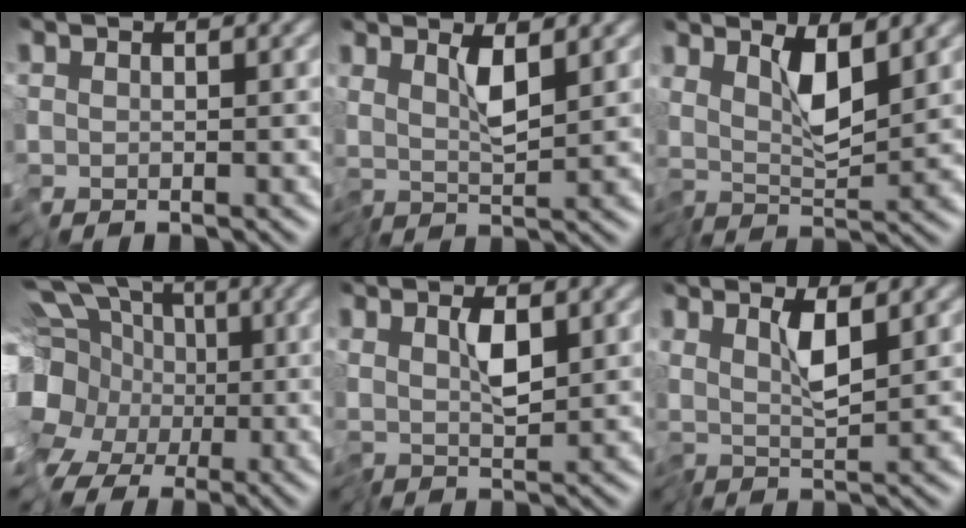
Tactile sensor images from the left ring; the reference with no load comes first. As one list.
[{"total": 2.3, "force": [0.9, -0.5, 2.1], "torque": [-0.038, -0.007, 0.018]}, {"total": 3.8, "force": [1.5, 0.4, 3.4], "torque": [-0.059, -0.013, 0.030]}, {"total": 14.0, "force": [-3.3, 11.3, 7.5], "torque": [-0.153, -0.002, -0.073]}, {"total": 1.9, "force": [0.4, 0.0, 1.9], "torque": [-0.033, -0.006, 0.012]}, {"total": 2.4, "force": [0.9, -0.5, 2.2], "torque": [-0.040, -0.008, 0.017]}]